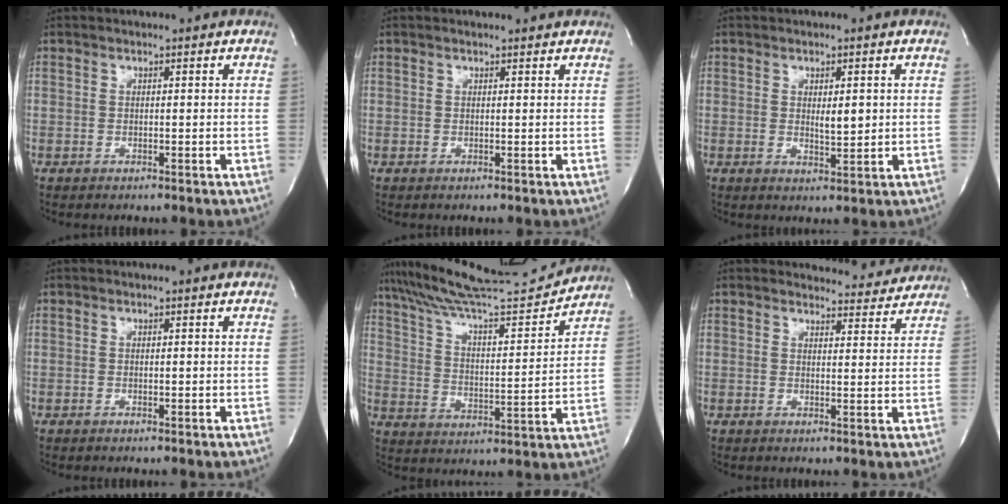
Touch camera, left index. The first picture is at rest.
{"total": 1.4, "force": [1.4, 0.0, 0.4], "torque": [-0.015, 0.003, 0.015]}
{"total": 2.7, "force": [0.4, 0.8, 2.6], "torque": [-0.042, -0.007, 0.010]}
{"total": 0.0}
{"total": 17.2, "force": [16.3, -0.3, 5.6], "torque": [-0.103, -0.019, 0.260]}
{"total": 5.0, "force": [4.9, 0.8, -0.7], "torque": [0.007, -0.009, 0.050]}